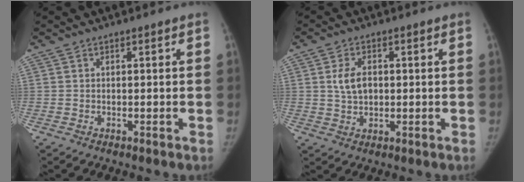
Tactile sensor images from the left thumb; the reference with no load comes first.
{"total": 5.1, "force": [0.7, 3.4, 3.7], "torque": [-0.060, 0.001, 0.014]}